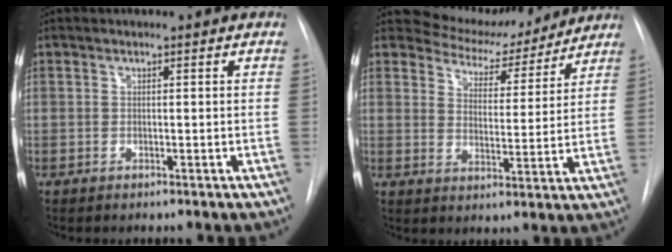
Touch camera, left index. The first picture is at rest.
{"total": 10.1, "force": [9.5, 3.3, 0.9], "torque": [-0.005, -0.004, 0.132]}